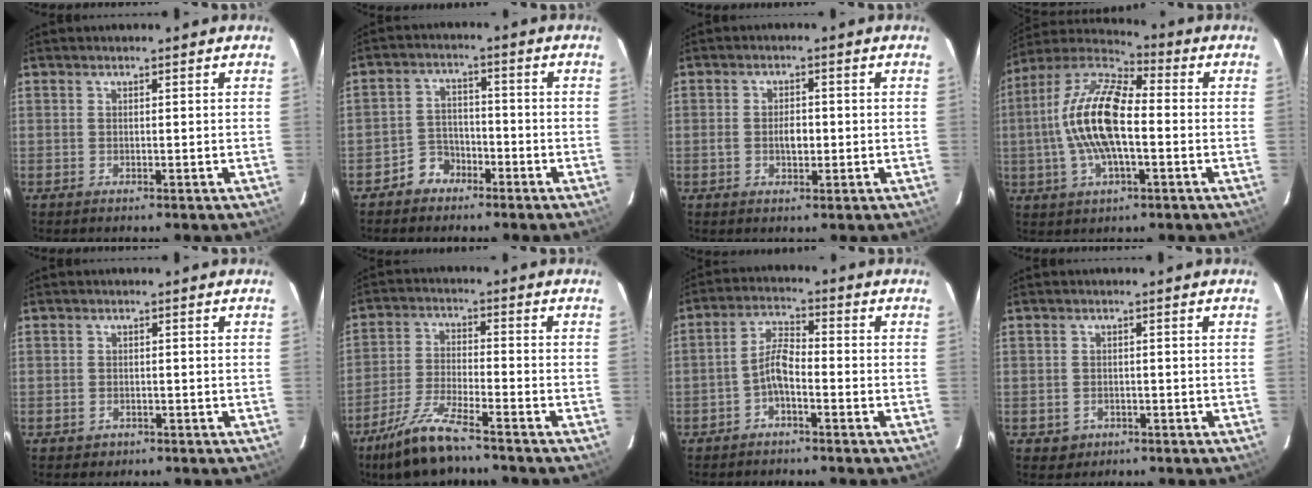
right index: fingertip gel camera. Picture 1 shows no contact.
{"total": 5.0, "force": [-3.5, 3.6, 0.3], "torque": [-0.011, 0.022, -0.062]}
{"total": 3.0, "force": [-0.4, 1.6, 2.5], "torque": [-0.048, 0.004, -0.006]}
{"total": 16.0, "force": [-1.3, 6.2, 14.7], "torque": [-0.290, 0.010, -0.034]}
{"total": 1.8, "force": [-0.9, 1.6, 0.3], "torque": [-0.007, 0.001, -0.009]}
{"total": 10.4, "force": [-7.9, 1.9, 6.5], "torque": [-0.145, -0.014, -0.151]}
{"total": 4.4, "force": [-2.3, 1.3, 3.6], "torque": [-0.078, 0.015, -0.045]}
{"total": 2.7, "force": [-1.1, 2.5, 0.5], "torque": [-0.016, 0.002, -0.009]}